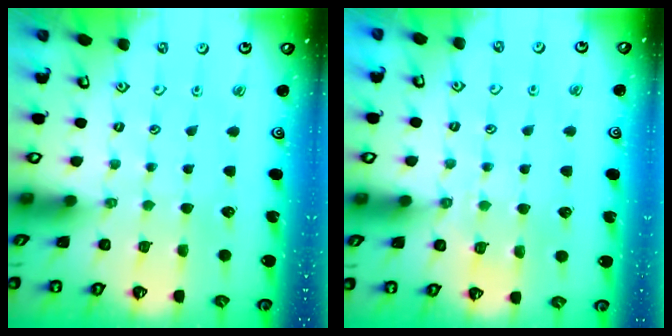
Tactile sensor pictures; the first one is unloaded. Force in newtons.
{"total": 2.9, "press": 2.8, "slide": 0.6}